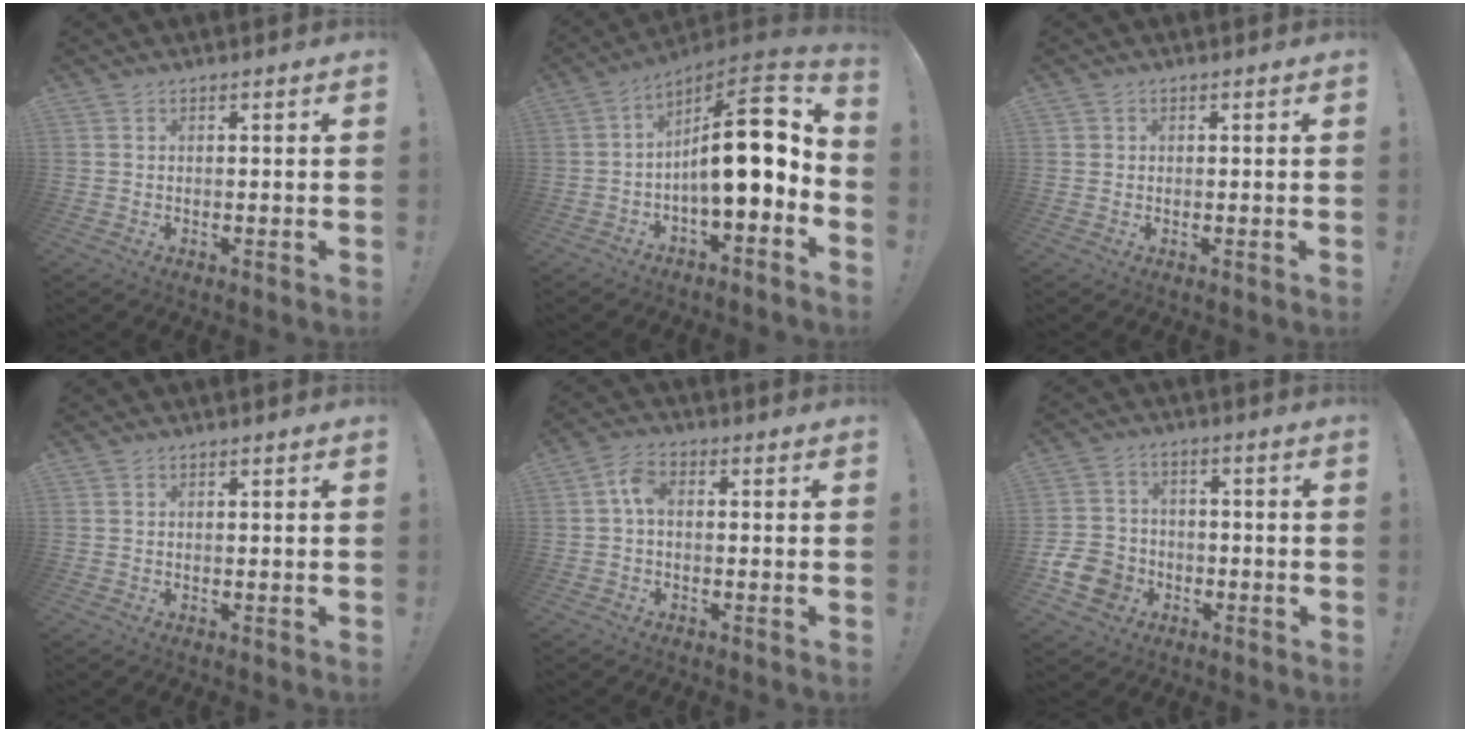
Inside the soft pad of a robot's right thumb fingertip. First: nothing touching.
{"total": 16.8, "force": [0.1, 5.7, 15.8], "torque": [-0.234, -0.003, 0.000]}
{"total": 0.8, "force": [0.3, 0.7, 0.1], "torque": [0.006, -0.003, 0.004]}
{"total": 0.0}
{"total": 4.8, "force": [0.0, 2.7, 4.0], "torque": [-0.079, 0.012, 0.001]}
{"total": 11.4, "force": [-4.6, 9.4, 4.5], "torque": [-0.080, 0.028, -0.082]}